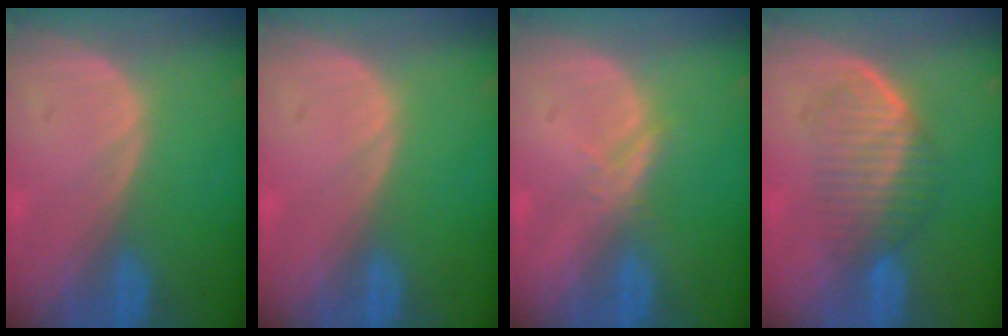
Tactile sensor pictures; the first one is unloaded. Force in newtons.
{"total": 0.0}
{"total": 1.7, "press": 1.7, "slide": 0.1}
{"total": 6.0, "press": 5.7, "slide": 1.9}